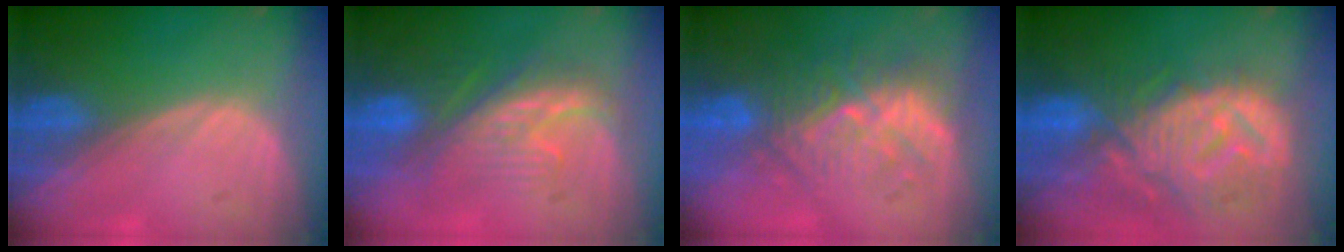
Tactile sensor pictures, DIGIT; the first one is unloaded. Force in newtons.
{"total": 8.1, "press": 7.9, "slide": 1.6}
{"total": 9.0, "press": 8.6, "slide": 2.4}
{"total": 12.3, "press": 11.0, "slide": 5.5}